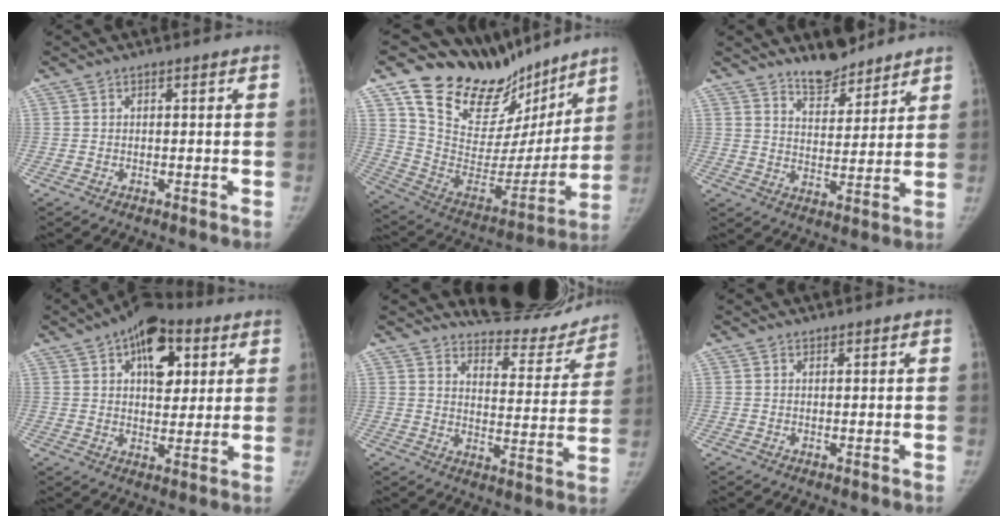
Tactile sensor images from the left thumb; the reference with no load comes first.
{"total": 24.5, "force": [19.5, 11.6, 9.3], "torque": [-0.100, -0.109, 0.319]}
{"total": 8.4, "force": [7.3, 3.1, 2.9], "torque": [-0.022, -0.055, 0.125]}
{"total": 13.7, "force": [5.9, 7.9, 9.5], "torque": [-0.096, -0.008, 0.087]}
{"total": 17.4, "force": [16.3, 5.0, 3.6], "torque": [0.003, -0.126, 0.204]}
{"total": 0.8, "force": [0.7, 0.2, 0.1], "torque": [0.000, -0.007, 0.012]}